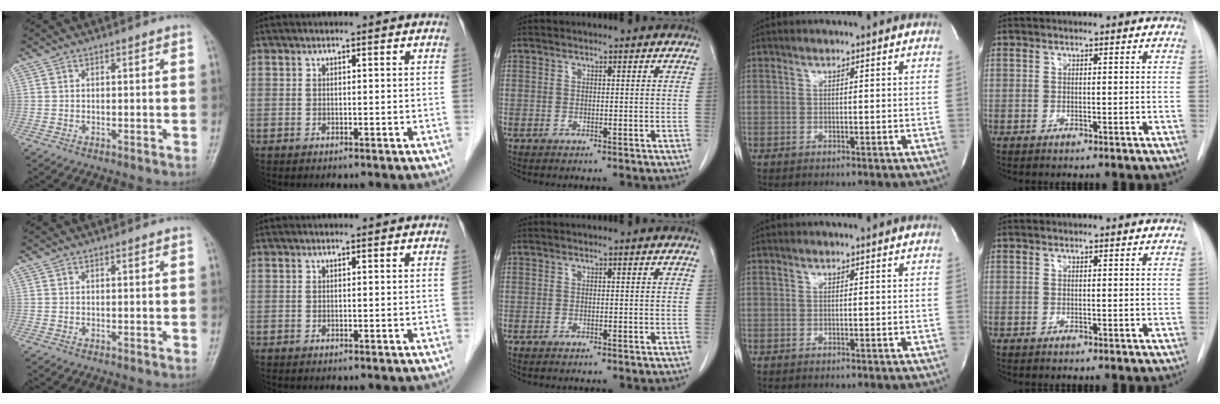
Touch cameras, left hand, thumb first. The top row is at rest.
{}